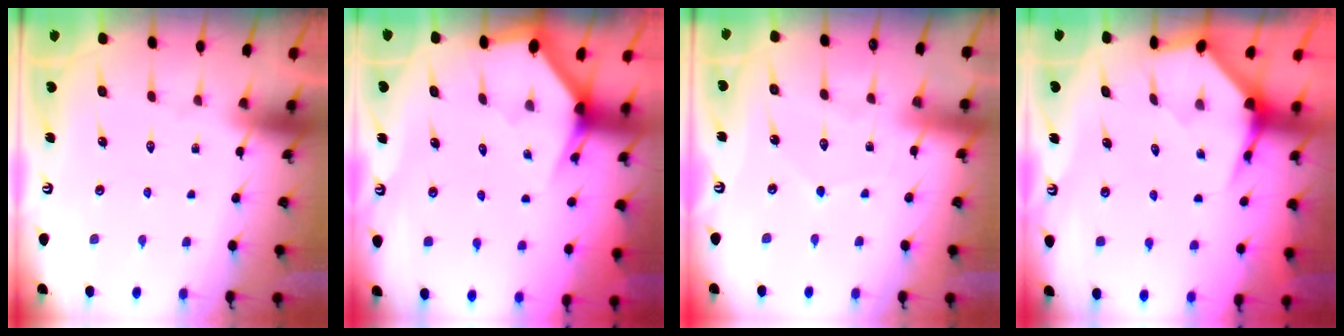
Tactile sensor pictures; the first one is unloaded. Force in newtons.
{"total": 2.9, "press": 2.9, "slide": 0.1}
{"total": 4.0, "press": 4.0, "slide": 0.3}
{"total": 4.0, "press": 3.9, "slide": 0.4}